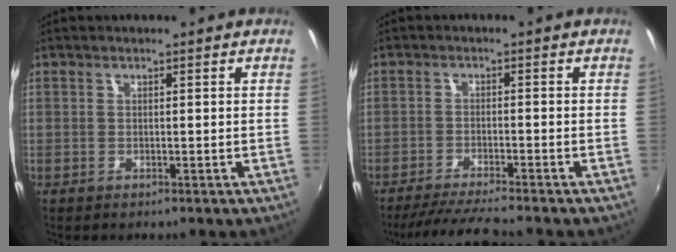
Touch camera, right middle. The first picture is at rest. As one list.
[{"total": 7.8, "force": [-7.1, -0.3, 3.3], "torque": [-0.083, -0.015, -0.121]}]